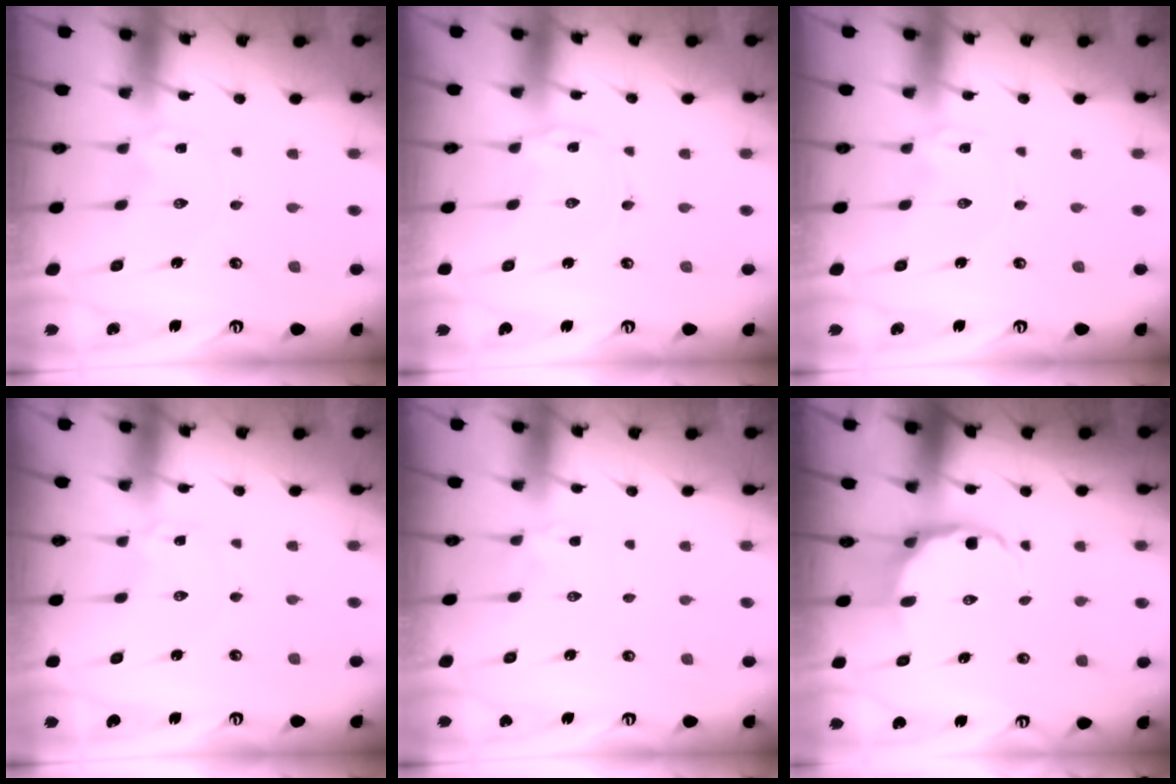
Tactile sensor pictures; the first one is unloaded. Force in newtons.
{"total": 1.3, "press": 1.3, "slide": 0.2}
{"total": 0.0}
{"total": 1.0, "press": 1.0, "slide": 0.1}
{"total": 2.3, "press": 2.3, "slide": 0.5}
{"total": 7.3, "press": 6.7, "slide": 2.9}